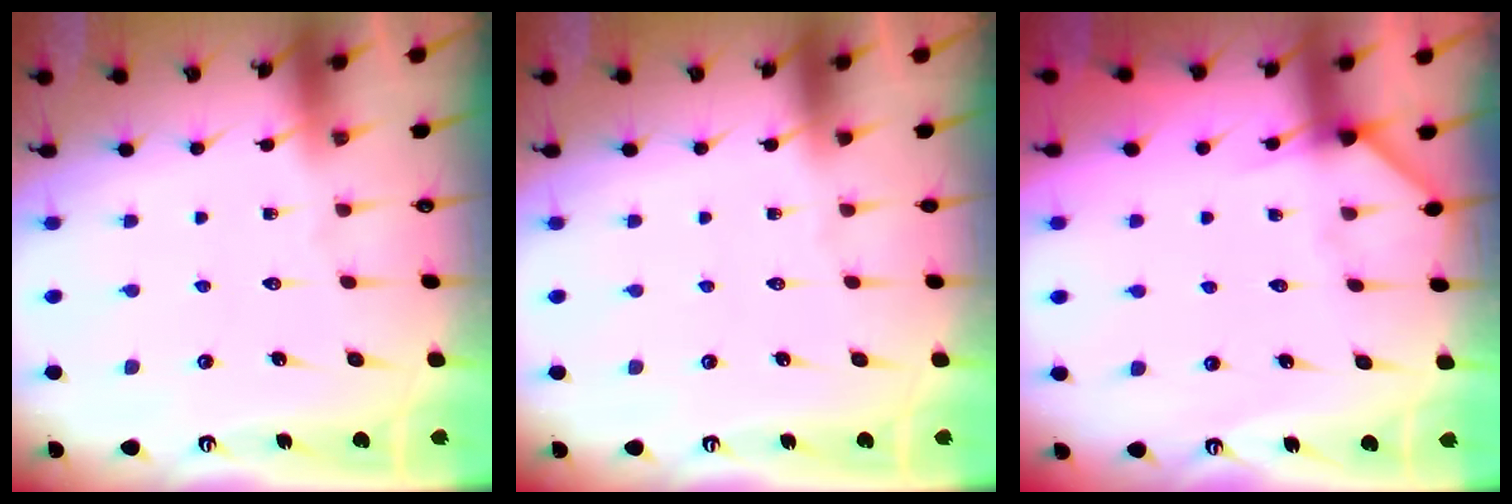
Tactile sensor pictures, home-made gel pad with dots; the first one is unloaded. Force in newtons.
{"total": 0.0}
{"total": 4.2, "press": 4.2, "slide": 0.3}